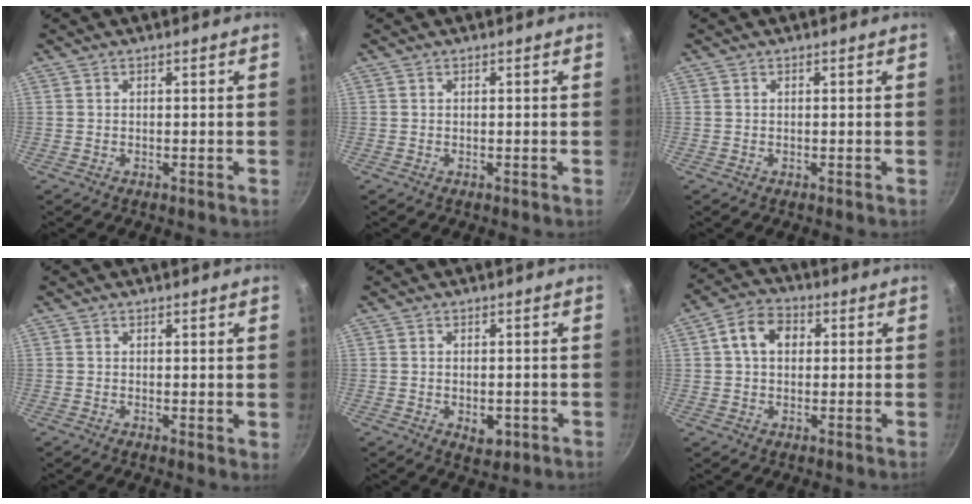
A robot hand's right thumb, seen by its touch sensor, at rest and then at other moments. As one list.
[{"total": 0.0}, {"total": 0.0}, {"total": 1.4, "force": [0.6, 0.7, 1.1], "torque": [-0.014, -0.007, 0.007]}, {"total": 3.8, "force": [-1.0, 2.4, 2.8], "torque": [-0.033, 0.000, -0.009]}, {"total": 7.8, "force": [1.6, 5.7, 5.1], "torque": [-0.069, 0.016, 0.016]}]